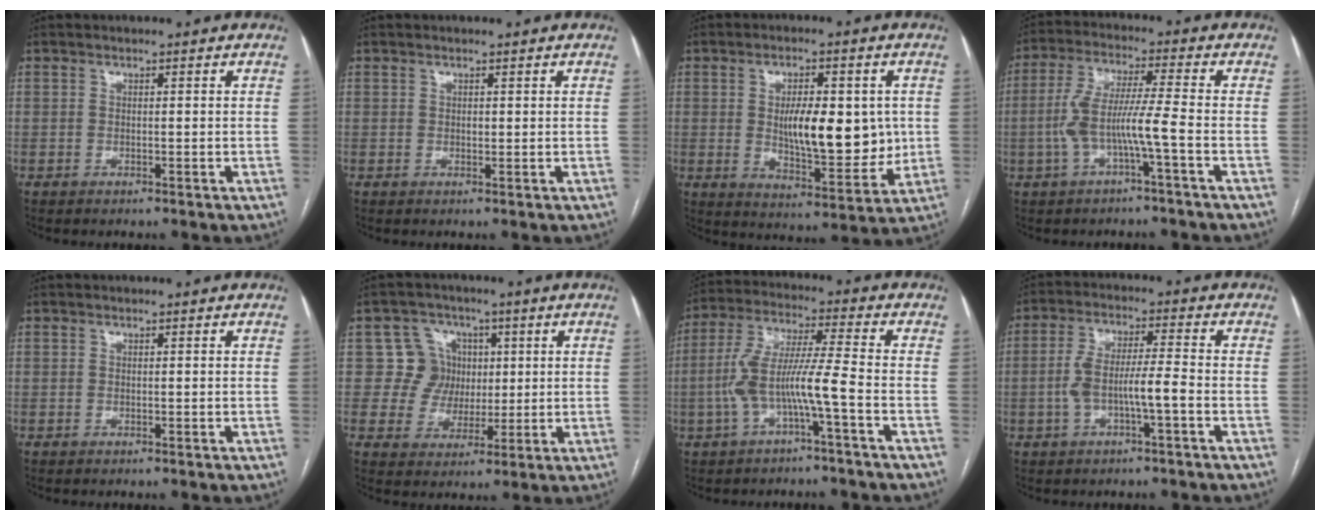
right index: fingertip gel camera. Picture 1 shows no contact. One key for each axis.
{"total": 0.6, "fx": 0.2, "fy": 0.4, "fz": 0.4, "tx": -0.006, "ty": 0.000, "tz": 0.003}
{"total": 12.4, "fx": 0.7, "fy": 4.8, "fz": 11.4, "tx": -0.173, "ty": -0.002, "tz": 0.021}
{"total": 8.1, "fx": -2.4, "fy": 0.0, "fz": 7.7, "tx": -0.165, "ty": 0.022, "tz": -0.045}
{"total": 0.0}
{"total": 7.5, "fx": 1.3, "fy": 7.3, "fz": 1.0, "tx": -0.010, "ty": 0.027, "tz": 0.024}
{"total": 9.3, "fx": -3.1, "fy": 0.1, "fz": 8.8, "tx": -0.187, "ty": 0.025, "tz": -0.059}
{"total": 7.0, "fx": -2.0, "fy": 0.8, "fz": 6.7, "tx": -0.137, "ty": 0.020, "tz": -0.036}